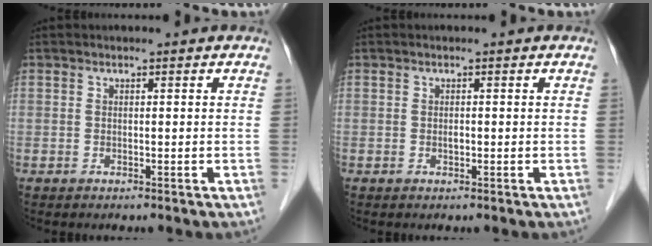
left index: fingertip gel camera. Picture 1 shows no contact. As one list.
[{"total": 0.5, "force": [-0.1, 0.3, 0.4], "torque": [-0.009, 0.001, -0.002]}]